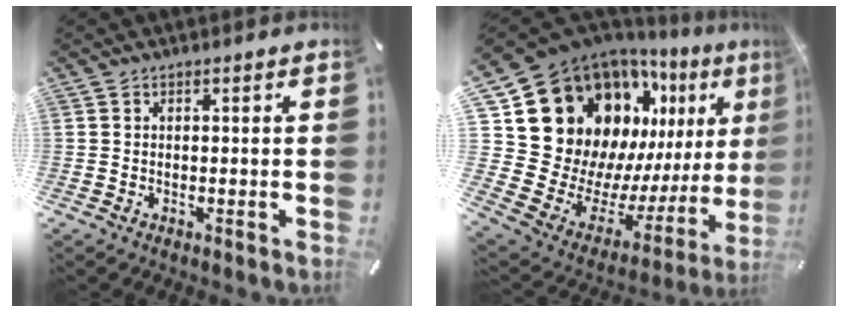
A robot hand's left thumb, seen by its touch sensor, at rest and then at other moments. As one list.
[{"total": 21.9, "force": [9.5, 17.4, 9.2], "torque": [-0.123, -0.121, 0.223]}]